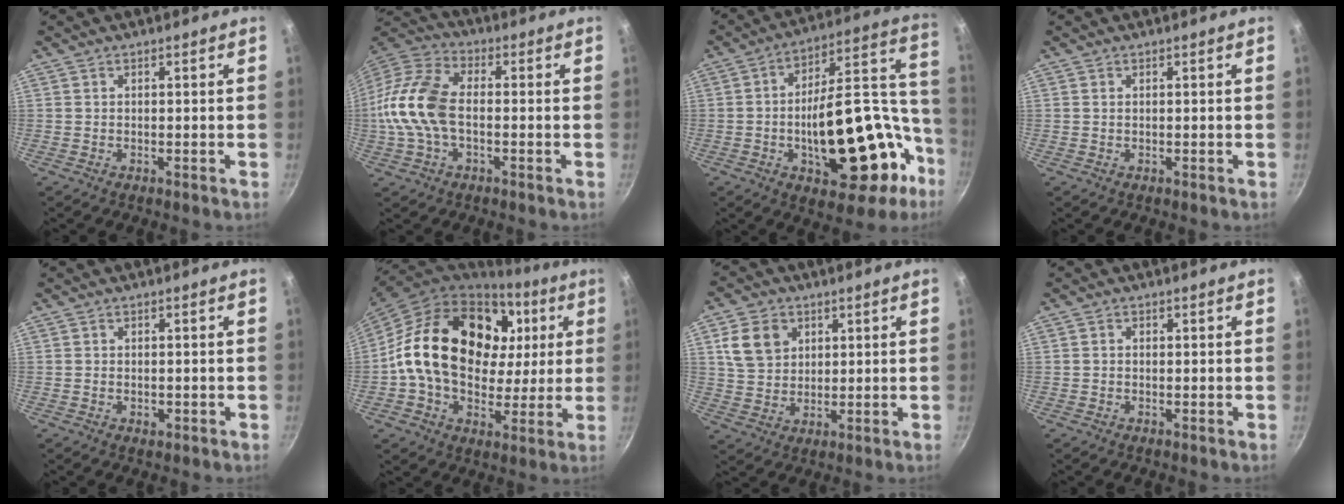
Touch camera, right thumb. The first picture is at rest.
{"total": 15.3, "force": [-1.3, 9.1, 12.3], "torque": [-0.239, 0.036, -0.043]}
{"total": 30.9, "force": [-8.1, 15.6, 25.4], "torque": [-0.308, 0.063, -0.100]}
{"total": 0.0}
{"total": 1.4, "force": [-0.4, 1.0, 0.9], "torque": [-0.011, 0.000, -0.006]}
{"total": 27.1, "force": [5.4, 19.1, 18.4], "torque": [-0.303, 0.016, 0.088]}
{"total": 8.7, "force": [3.1, 6.9, 4.3], "torque": [-0.056, -0.003, 0.060]}
{"total": 0.6, "force": [0.0, 0.5, 0.3], "torque": [-0.004, 0.004, 0.000]}